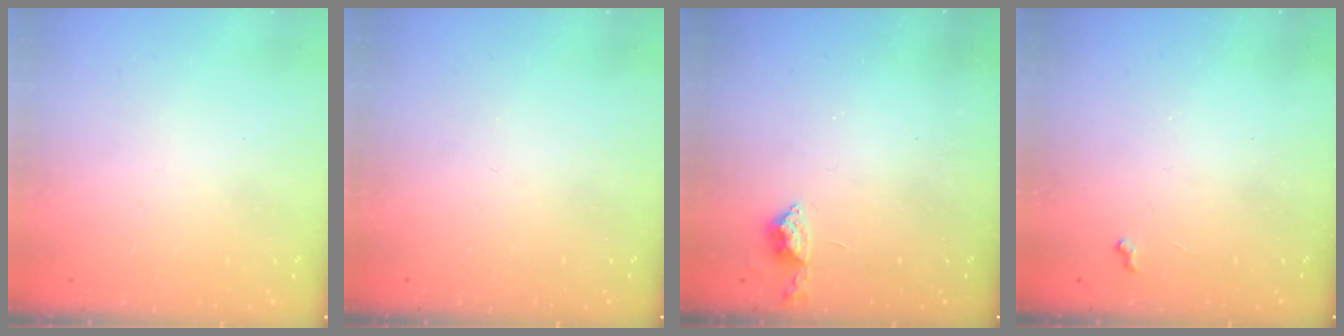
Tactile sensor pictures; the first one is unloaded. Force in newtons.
{"total": 0.0}
{"total": 6.1, "press": 6.0, "slide": 0.8}
{"total": 3.6, "press": 3.6, "slide": 0.5}